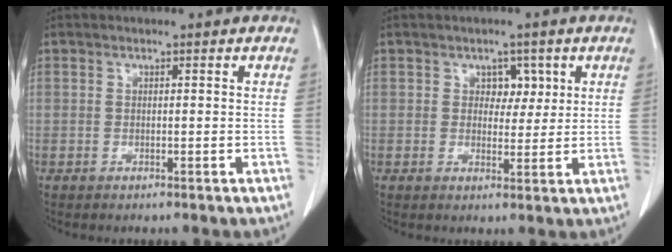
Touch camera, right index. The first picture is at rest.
{"total": 3.2, "force": [1.2, 2.3, 1.8], "torque": [-0.015, 0.004, 0.018]}